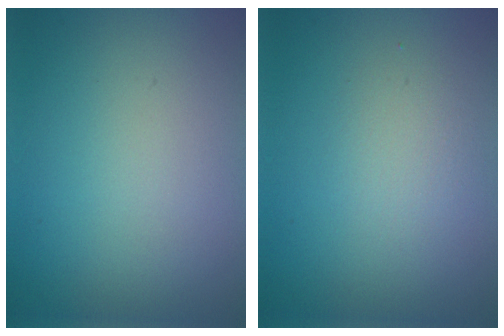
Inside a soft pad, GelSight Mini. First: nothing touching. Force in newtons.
{"total": 1.6, "press": 1.6, "slide": 0.0}